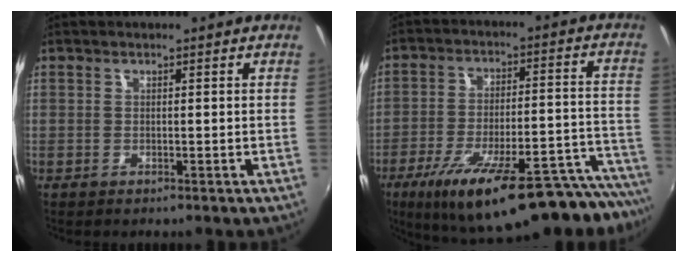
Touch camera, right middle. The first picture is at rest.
{"total": 29.0, "force": [-23.1, 4.6, 16.9], "torque": [-0.227, -0.044, -0.324]}